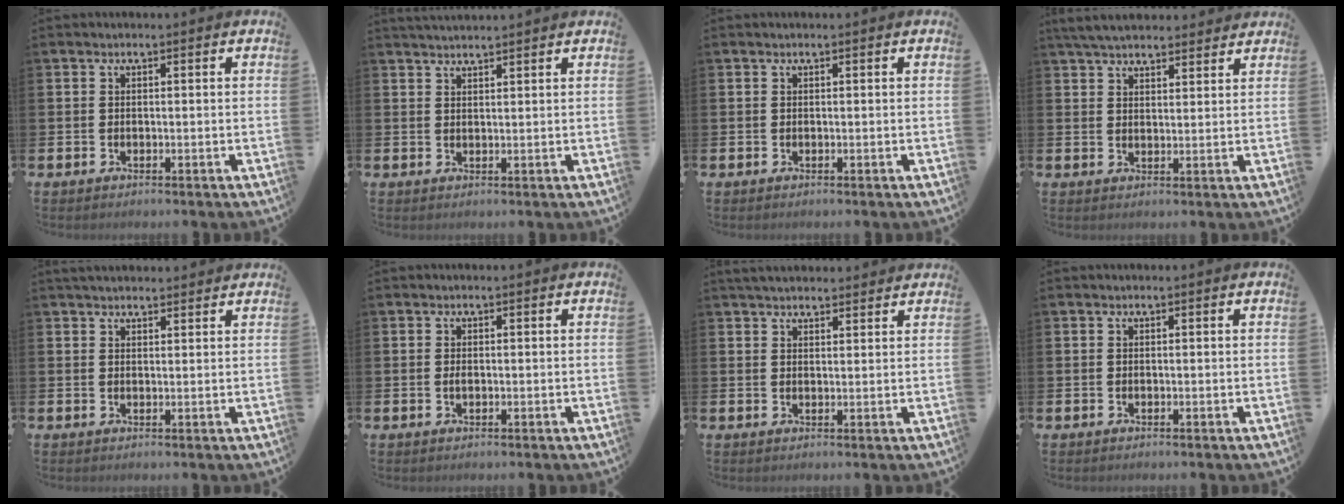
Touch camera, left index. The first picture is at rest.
{"total": 2.0, "force": [1.9, 0.0, 0.2], "torque": [-0.003, -0.008, 0.035]}
{"total": 0.0}
{"total": 4.9, "force": [4.6, 1.1, 1.1], "torque": [-0.036, -0.012, 0.087]}
{"total": 2.4, "force": [2.4, 0.5, 0.3], "torque": [0.003, -0.009, 0.041]}
{"total": 0.8, "force": [-0.1, 0.4, 0.7], "torque": [-0.010, 0.000, -0.004]}
{"total": 3.1, "force": [3.0, 0.6, 0.5], "torque": [-0.002, -0.012, 0.053]}
{"total": 0.0}